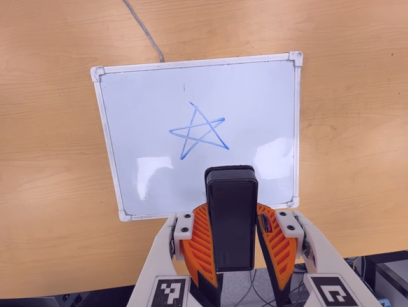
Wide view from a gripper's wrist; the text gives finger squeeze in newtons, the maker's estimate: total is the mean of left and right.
{"total": 8.8, "left": 7.7, "right": 10.0}